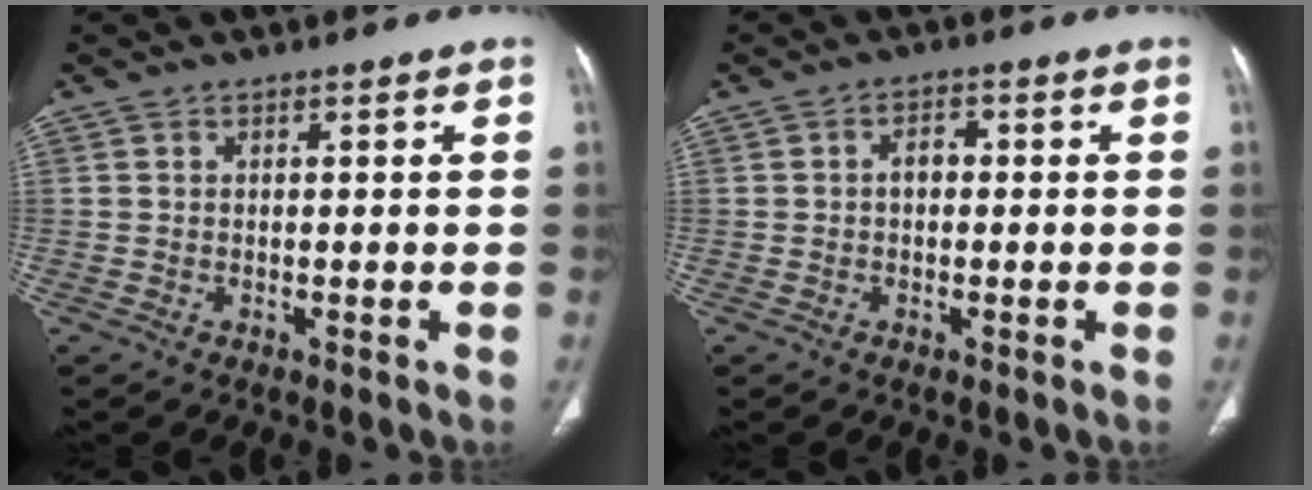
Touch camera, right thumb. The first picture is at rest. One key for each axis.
{"total": 2.5, "fx": -0.1, "fy": 1.7, "fz": 1.8, "tx": -0.019, "ty": 0.012, "tz": -0.005}